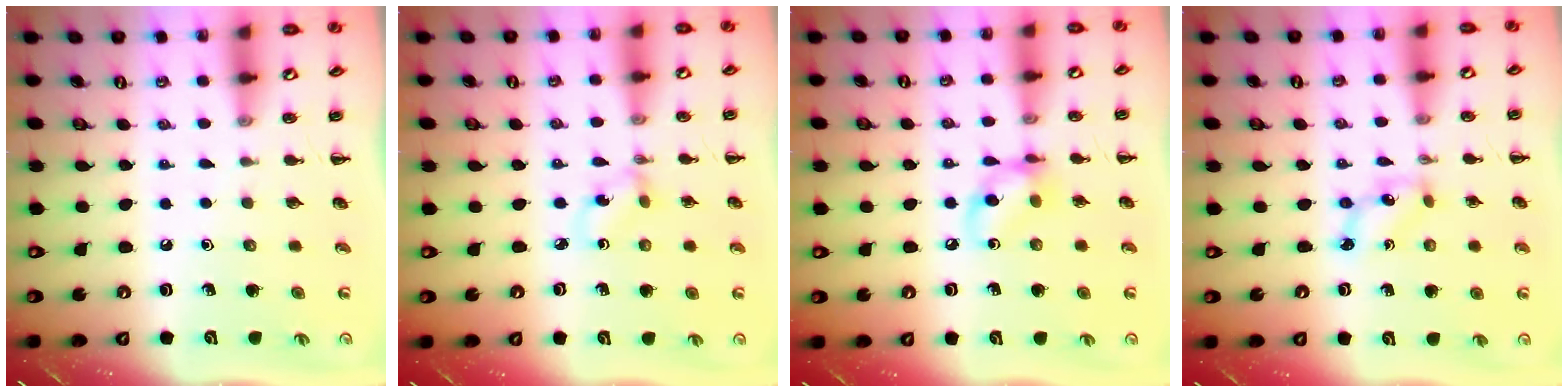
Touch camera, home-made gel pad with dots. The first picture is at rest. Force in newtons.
{"total": 1.4, "press": 1.3, "slide": 0.6}
{"total": 8.4, "press": 8.4, "slide": 0.6}
{"total": 2.5, "press": 2.5, "slide": 0.6}